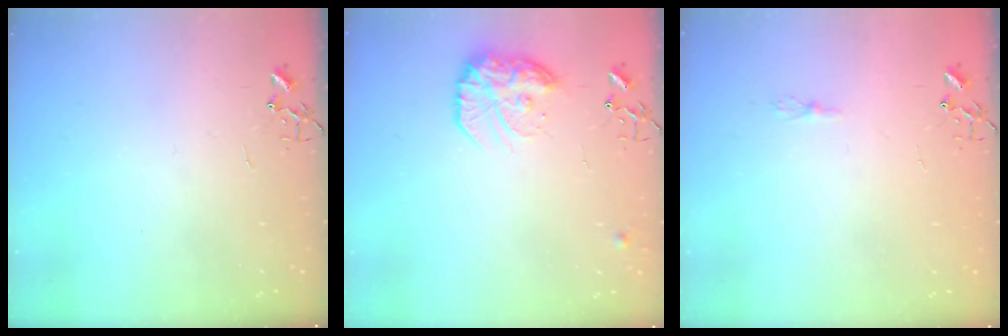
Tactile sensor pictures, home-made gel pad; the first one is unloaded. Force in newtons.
{"total": 15.0, "press": 15.0, "slide": 1.2}
{"total": 4.7, "press": 4.6, "slide": 0.6}